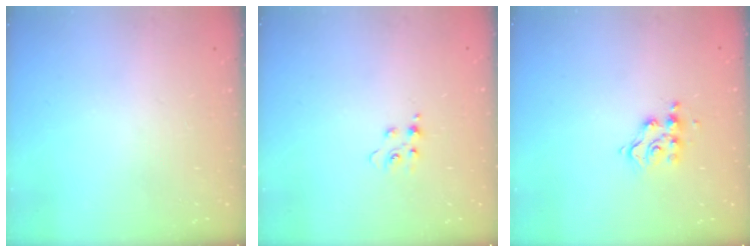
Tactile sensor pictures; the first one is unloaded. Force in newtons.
{"total": 5.3, "press": 5.3, "slide": 0.5}
{"total": 7.7, "press": 7.7, "slide": 0.5}